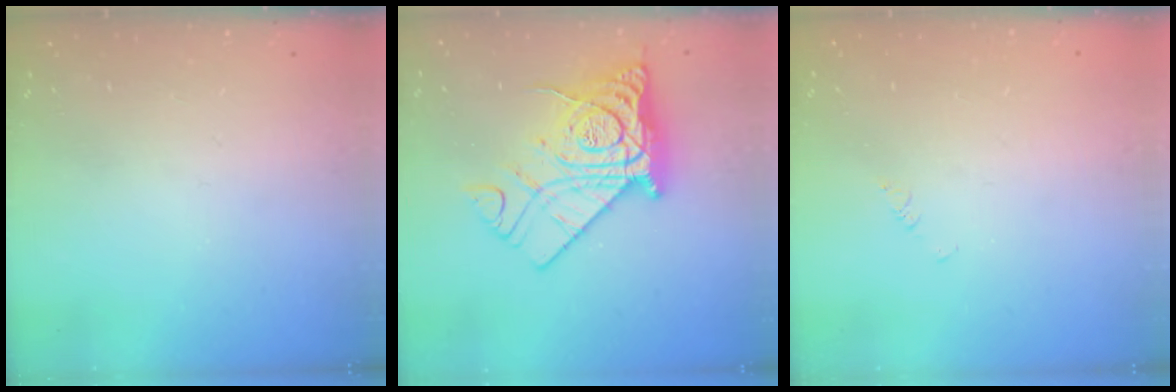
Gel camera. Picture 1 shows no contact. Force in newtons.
{"total": 18.3, "press": 18.2, "slide": 2.0}
{"total": 1.1, "press": 1.1, "slide": 0.1}